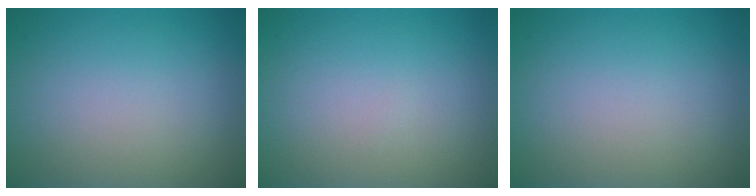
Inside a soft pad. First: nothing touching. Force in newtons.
{"total": 0.0}
{"total": 0.0}